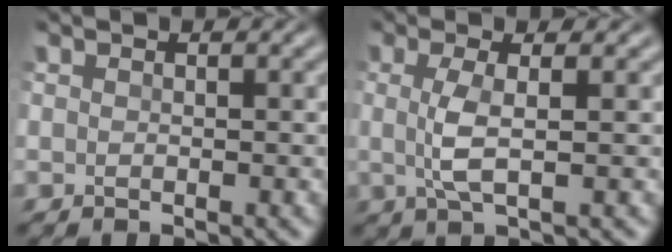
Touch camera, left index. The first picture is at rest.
{"total": 2.7, "force": [0.0, 0.2, 2.7], "torque": [-0.063, 0.001, 0.000]}